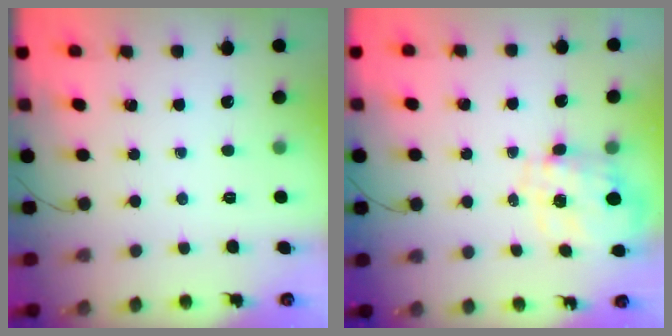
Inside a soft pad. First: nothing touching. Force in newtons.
{"total": 8.3, "press": 8.2, "slide": 0.8}